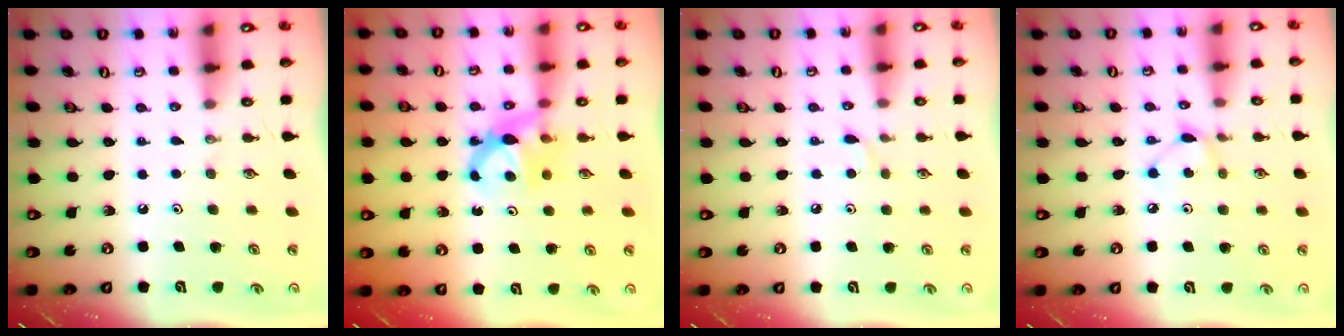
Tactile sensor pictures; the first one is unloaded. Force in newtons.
{"total": 6.9, "press": 6.9, "slide": 0.4}
{"total": 3.5, "press": 3.5, "slide": 0.5}
{"total": 5.2, "press": 5.2, "slide": 0.6}